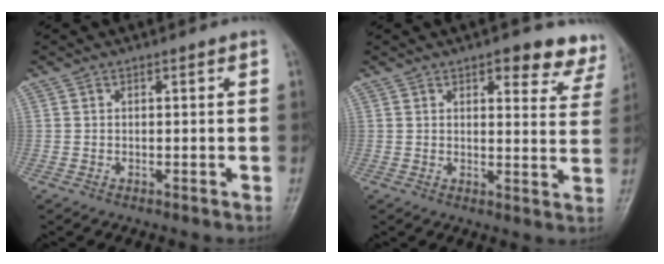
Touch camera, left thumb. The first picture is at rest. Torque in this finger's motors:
{"motor_torque": [0.12, 0.06, -0.01, 0.10, 0.10]}